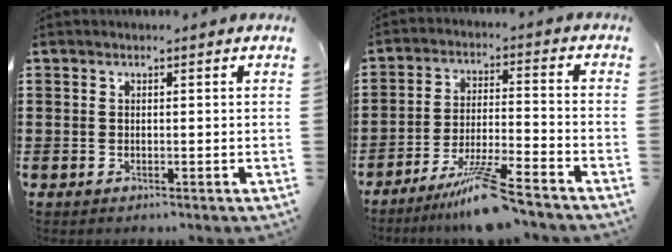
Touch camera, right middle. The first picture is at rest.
{"total": 8.6, "force": [-7.2, -0.3, 4.7], "torque": [-0.087, -0.008, -0.136]}